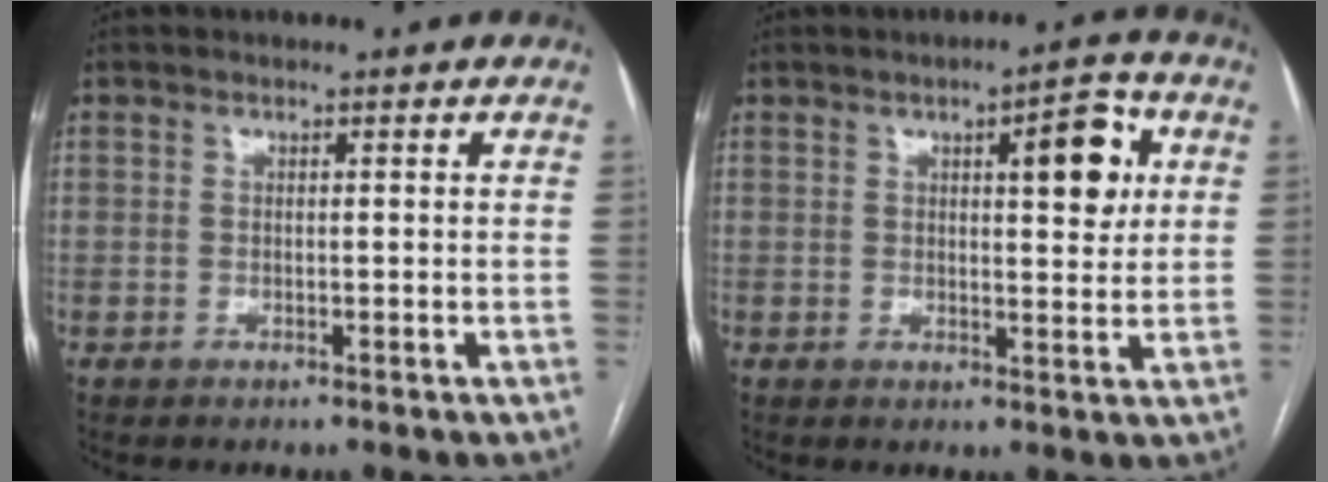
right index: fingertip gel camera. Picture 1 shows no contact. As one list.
[{"total": 7.6, "force": [2.4, 2.1, 6.8], "torque": [-0.089, 0.008, 0.029]}]